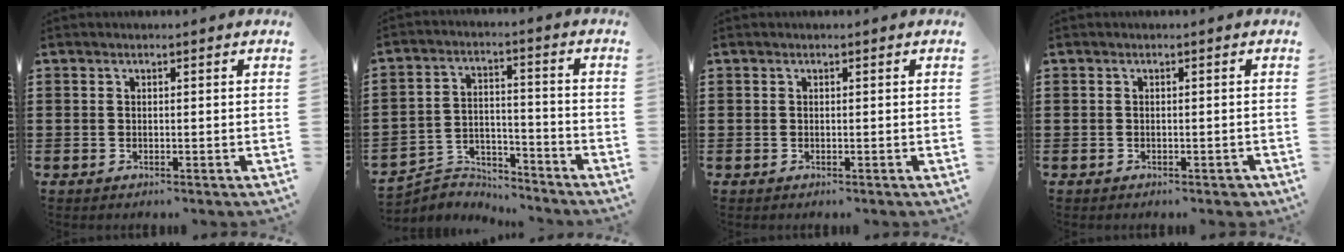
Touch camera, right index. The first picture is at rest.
{"total": 5.1, "force": [-5.0, 1.0, 0.4], "torque": [-0.018, 0.009, -0.103]}
{"total": 0.0}
{"total": 0.9, "force": [-0.6, 0.5, 0.3], "torque": [-0.009, -0.002, -0.013]}